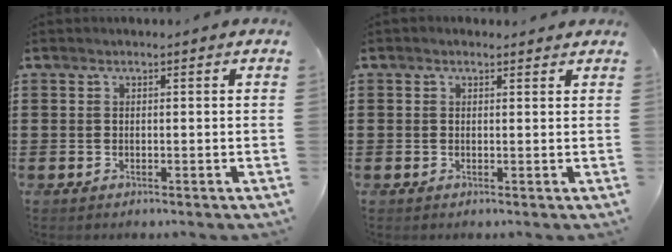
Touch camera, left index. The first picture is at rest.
{"total": 0.9, "force": [0.6, 0.7, 0.1], "torque": [-0.005, 0.003, 0.012]}